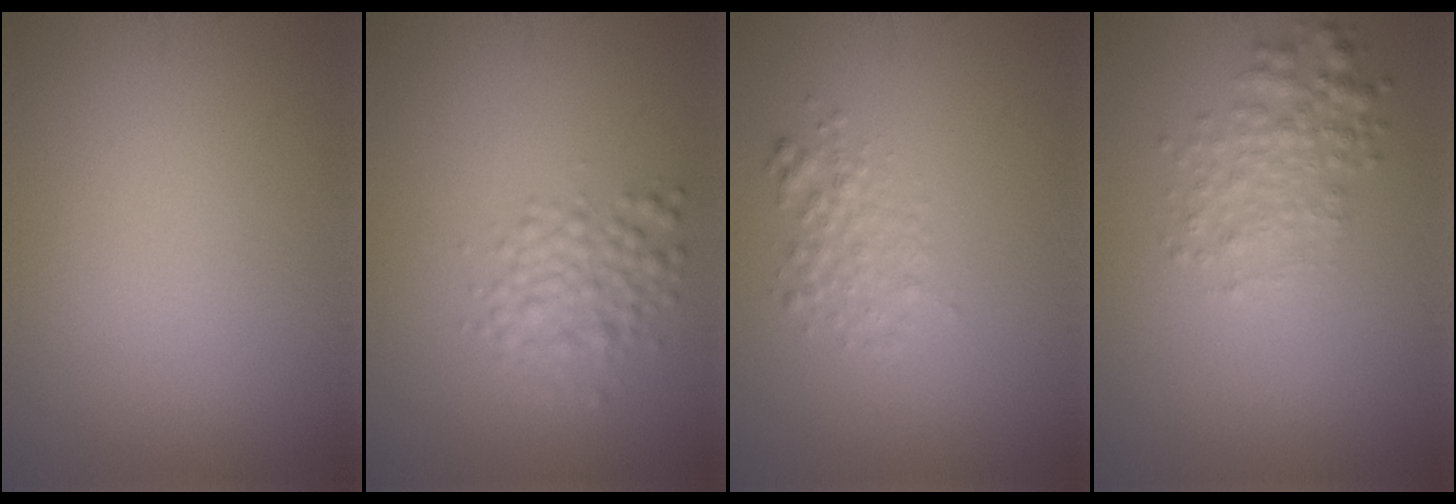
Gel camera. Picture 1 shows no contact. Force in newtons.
{"total": 2.8, "press": 2.8, "slide": 0.0}
{"total": 2.0, "press": 2.0, "slide": 0.1}
{"total": 2.8, "press": 2.8, "slide": 0.1}